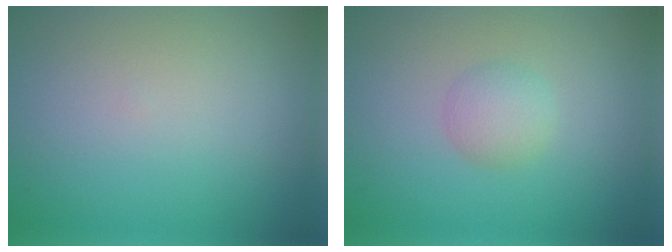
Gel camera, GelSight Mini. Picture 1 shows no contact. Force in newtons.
{"total": 2.0, "press": 2.0, "slide": 0.1}